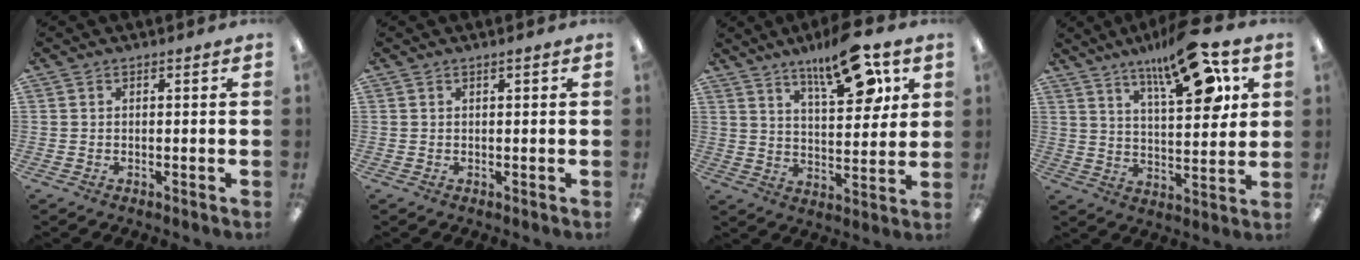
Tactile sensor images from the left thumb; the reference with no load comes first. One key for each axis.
{"total": 0.7, "fx": 0.4, "fy": 0.1, "fz": 0.6, "tx": -0.012, "ty": 0.001, "tz": 0.007}
{"total": 15.5, "fx": 10.0, "fy": 5.5, "fz": 10.5, "tx": -0.150, "ty": -0.047, "tz": 0.162}
{"total": 17.4, "fx": 10.9, "fy": 5.5, "fz": 12.5, "tx": -0.188, "ty": -0.048, "tz": 0.171}